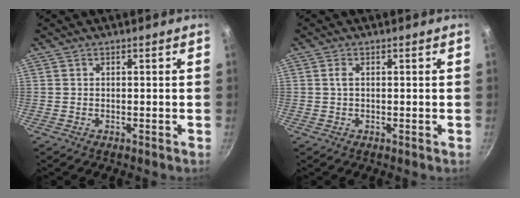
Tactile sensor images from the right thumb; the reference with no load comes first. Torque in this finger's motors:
{"motor_torque": [2.59, 2.37, 0.55, -0.07, 0.12]}